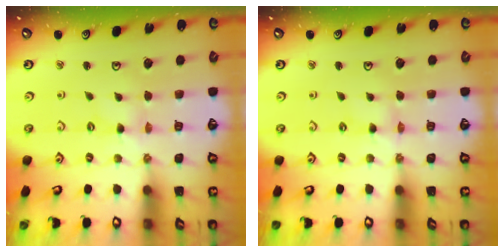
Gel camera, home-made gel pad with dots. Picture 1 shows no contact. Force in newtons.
{"total": 0.8, "press": 0.7, "slide": 0.2}